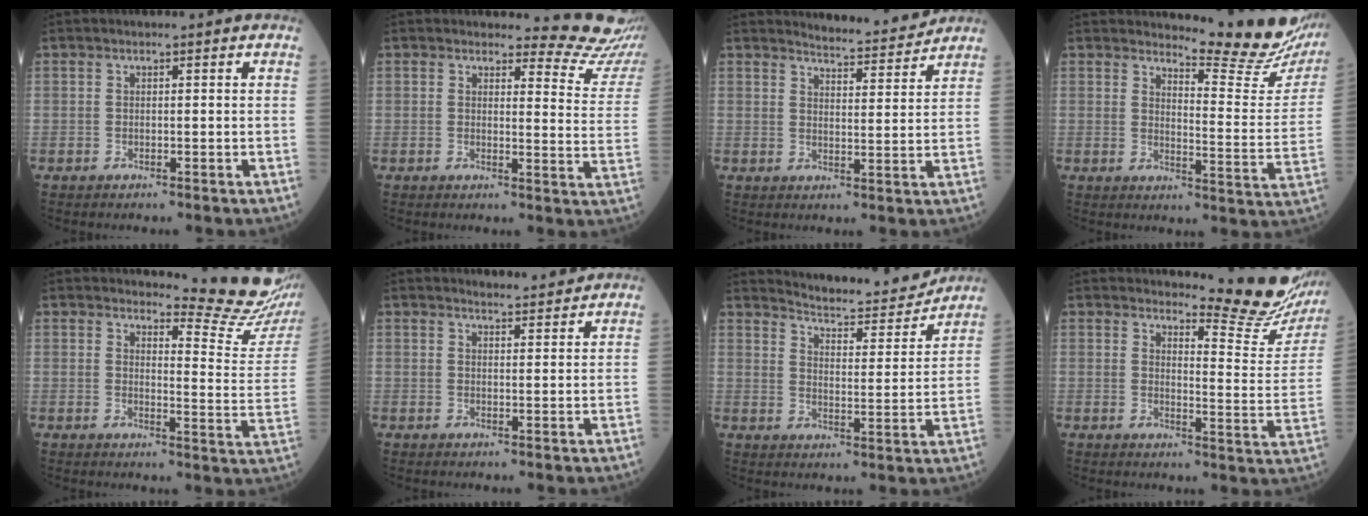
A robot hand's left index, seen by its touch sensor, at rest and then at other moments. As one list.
[{"total": 9.9, "force": [9.9, 0.7, 0.3], "torque": [0.019, -0.088, 0.080]}, {"total": 6.5, "force": [6.4, -0.1, 0.6], "torque": [-0.022, -0.009, 0.090]}, {"total": 14.0, "force": [13.6, 0.4, 3.2], "torque": [-0.039, -0.102, 0.149]}, {"total": 12.1, "force": [11.8, -0.9, 2.5], "torque": [-0.026, -0.111, 0.122]}, {"total": 3.6, "force": [3.6, 0.3, 0.4], "torque": [-0.012, 0.004, 0.049]}, {"total": 11.1, "force": [10.9, 0.7, 1.7], "torque": [-0.028, -0.015, 0.153]}, {"total": 12.6, "force": [12.2, 0.5, 2.9], "torque": [-0.031, -0.095, 0.130]}]